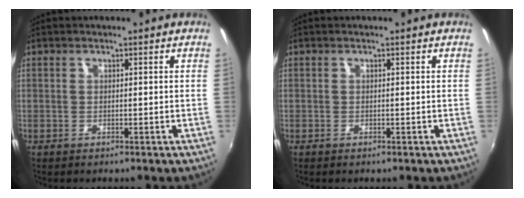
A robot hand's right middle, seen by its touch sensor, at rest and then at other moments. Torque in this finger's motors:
{"motor_torque": [0.17, -0.09, -0.01, 0.00]}